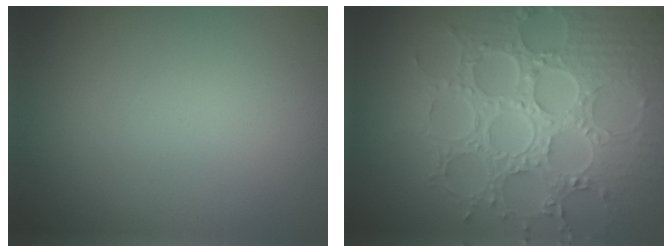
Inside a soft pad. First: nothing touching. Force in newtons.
{"total": 8.8, "press": 6.4, "slide": 5.9}